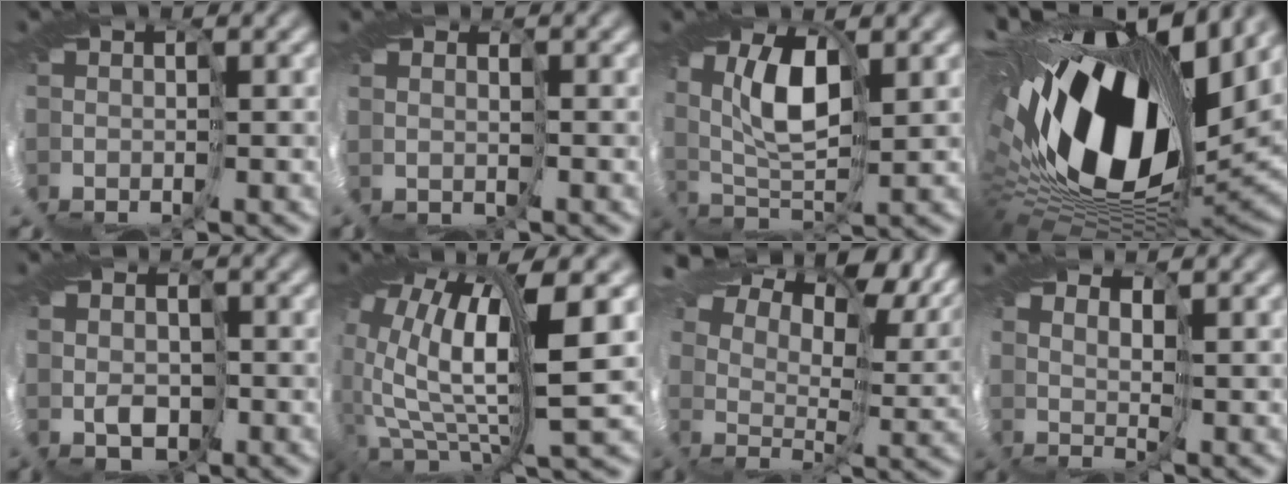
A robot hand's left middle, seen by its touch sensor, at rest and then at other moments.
{"total": 2.0, "force": [1.8, -0.2, -0.7], "torque": [0.013, -0.006, 0.037]}
{"total": 5.0, "force": [3.6, 0.6, 3.4], "torque": [-0.090, 0.015, 0.054]}
{"total": 16.7, "force": [6.2, 8.3, 13.1], "torque": [-0.267, -0.028, 0.108]}
{"total": 1.8, "force": [1.7, 0.6, -0.2], "torque": [-0.012, -0.005, 0.025]}
{"total": 9.7, "force": [2.5, 2.2, 9.1], "torque": [-0.211, -0.018, 0.065]}
{"total": 13.6, "force": [11.5, 3.4, 6.4], "torque": [-0.122, 0.033, 0.191]}
{"total": 4.0, "force": [3.2, -2.1, -1.1], "torque": [0.014, 0.006, 0.049]}